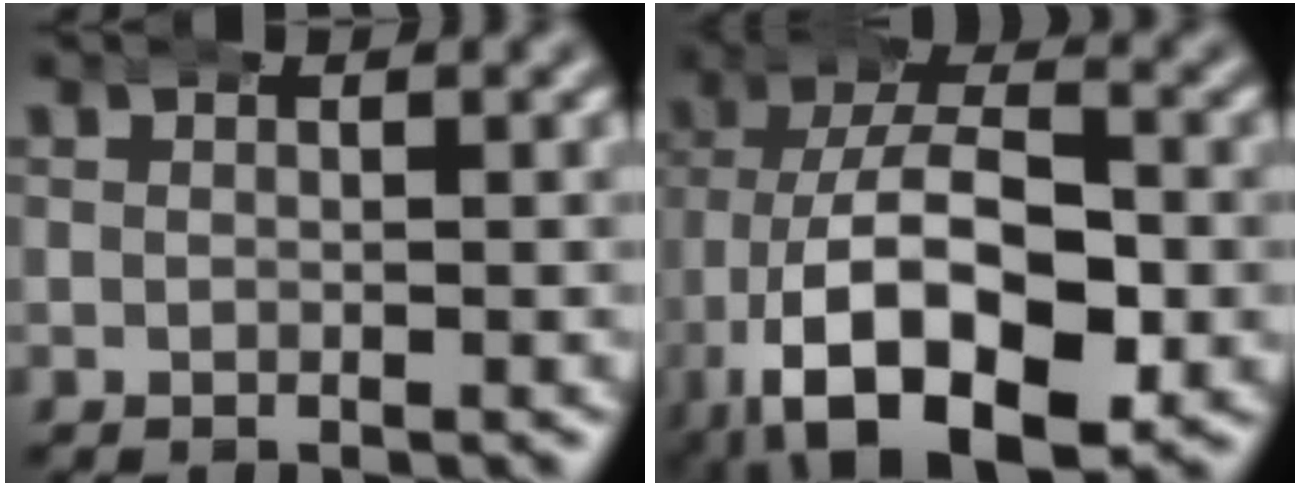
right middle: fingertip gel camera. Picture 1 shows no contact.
{"total": 14.0, "force": [-4.4, 8.8, 10.0], "torque": [-0.214, -0.057, -0.044]}